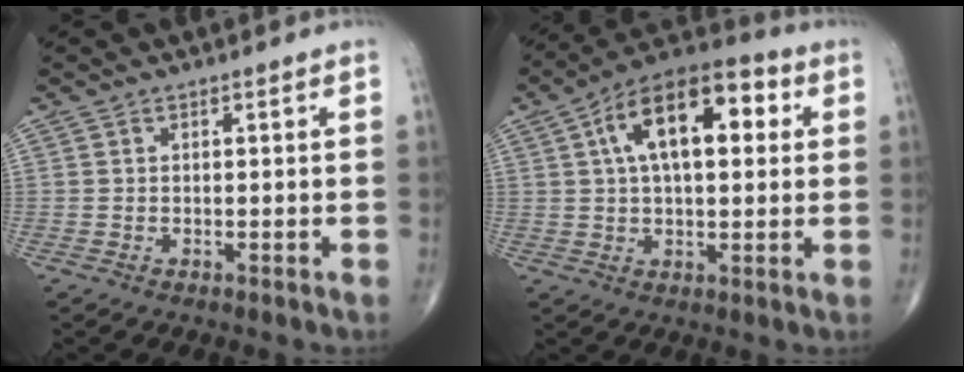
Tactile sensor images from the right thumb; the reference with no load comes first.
{"total": 16.9, "force": [4.4, 8.3, 14.0], "torque": [-0.203, 0.029, 0.061]}